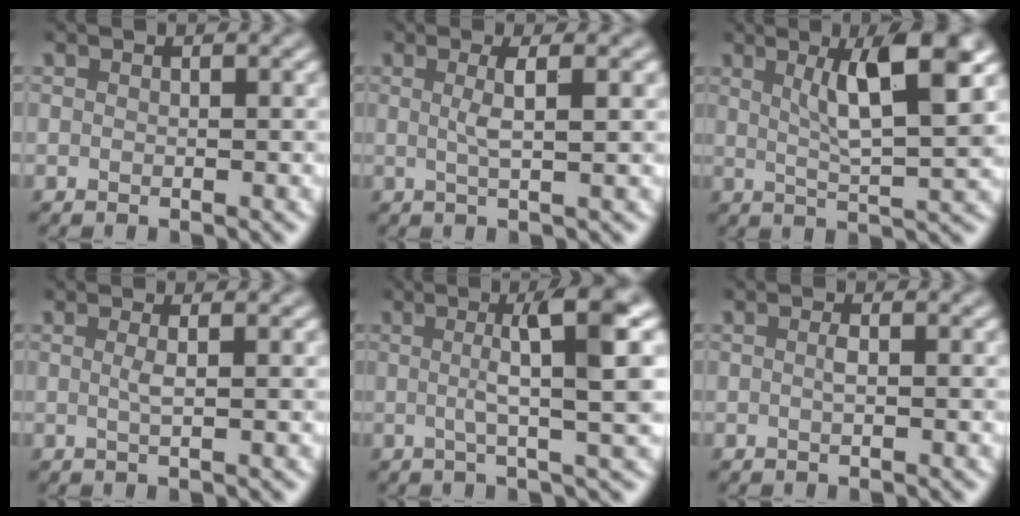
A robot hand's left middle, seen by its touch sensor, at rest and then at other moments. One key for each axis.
{"total": 2.8, "fx": 0.5, "fy": 0.7, "fz": 2.6, "tx": -0.040, "ty": -0.001, "tz": 0.004}
{"total": 7.6, "fx": 2.7, "fy": 1.7, "fz": 6.9, "tx": -0.096, "ty": 0.003, "tz": 0.045}
{"total": 1.4, "fx": 0.2, "fy": 0.3, "fz": 1.3, "tx": -0.022, "ty": 0.000, "tz": -0.002}
{"total": 6.9, "fx": 1.1, "fy": 1.1, "fz": 6.7, "tx": -0.100, "ty": 0.012, "tz": 0.015}
{"total": 0.7, "fx": 0.0, "fy": 0.1, "fz": 0.7, "tx": -0.015, "ty": 0.001, "tz": 0.000}